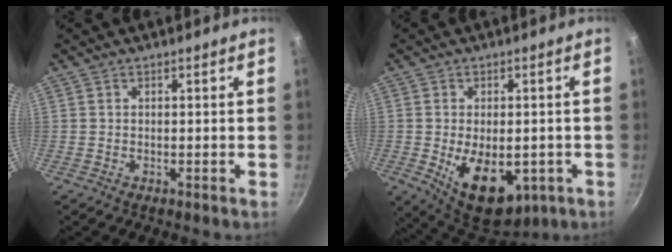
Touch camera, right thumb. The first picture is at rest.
{"total": 14.0, "force": [-3.6, 8.2, 10.7], "torque": [-0.126, -0.007, -0.032]}